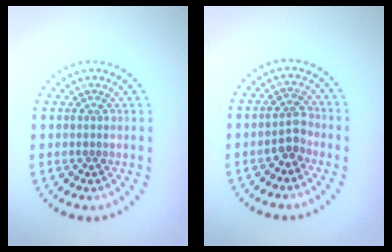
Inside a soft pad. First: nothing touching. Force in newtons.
{"total": 2.1, "press": 1.9, "slide": 0.8}